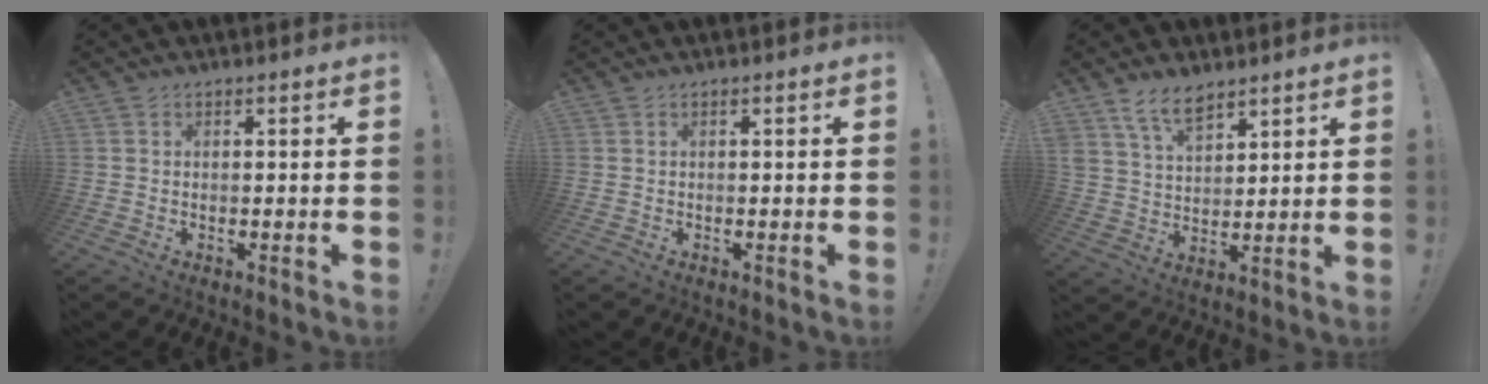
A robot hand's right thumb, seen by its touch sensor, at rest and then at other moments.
{"total": 0.0}
{"total": 8.9, "force": [6.8, 4.1, 4.0], "torque": [-0.082, -0.032, 0.131]}